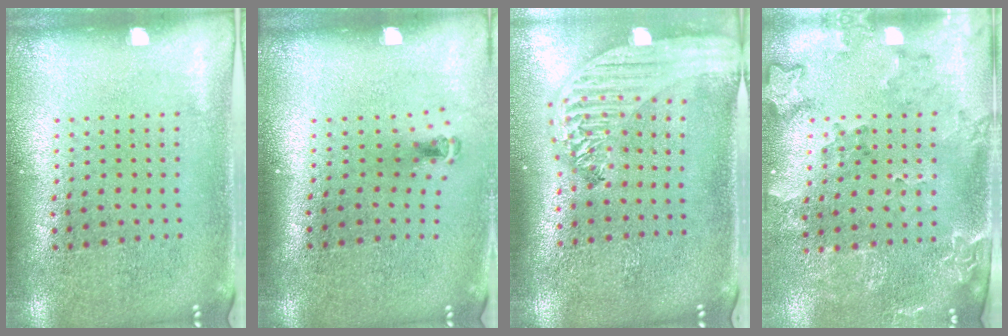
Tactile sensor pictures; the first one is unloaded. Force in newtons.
{"total": 0.6, "press": 0.4, "slide": 0.5}
{"total": 2.5, "press": 2.1, "slide": 1.3}
{"total": 1.9, "press": 1.7, "slide": 1.0}